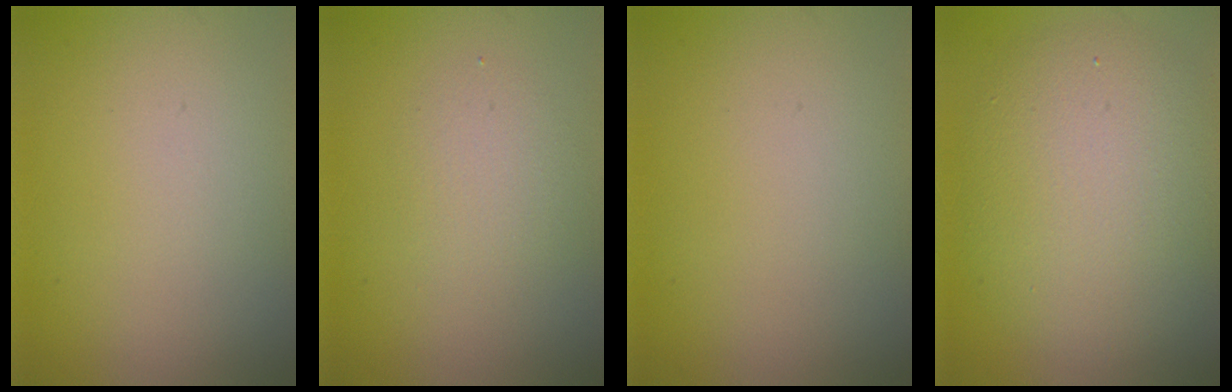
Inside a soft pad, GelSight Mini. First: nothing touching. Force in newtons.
{"total": 1.9, "press": 1.9, "slide": 0.1}
{"total": 0.0}
{"total": 7.8, "press": 7.8, "slide": 0.4}